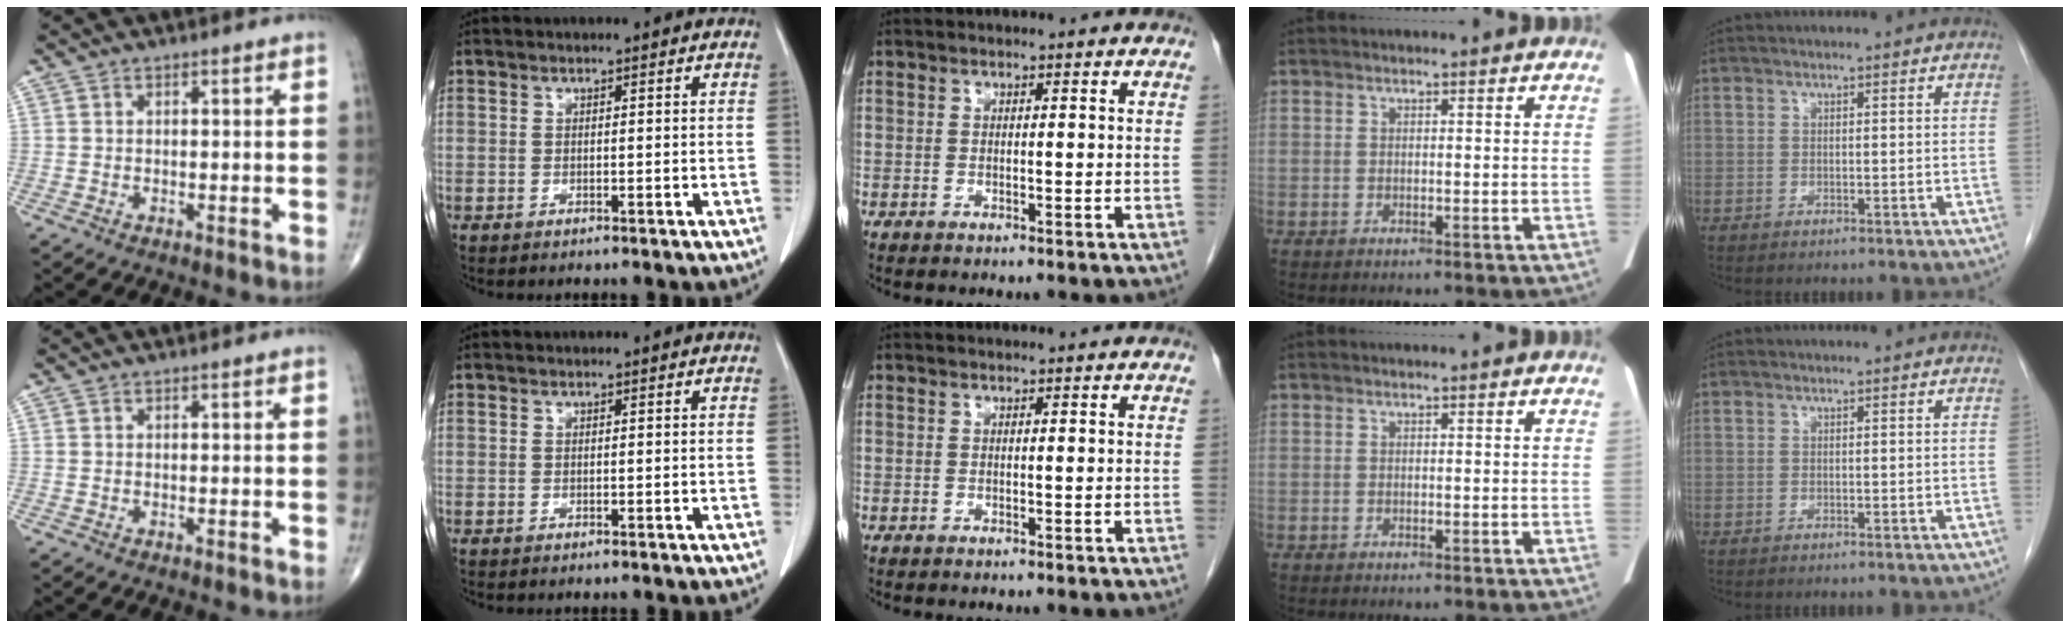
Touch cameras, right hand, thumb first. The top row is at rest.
{}